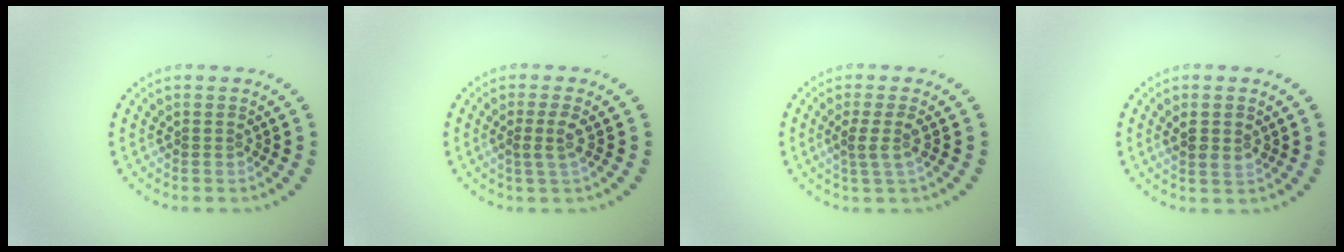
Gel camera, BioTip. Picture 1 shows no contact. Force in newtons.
{"total": 1.8, "press": 1.4, "slide": 1.2}
{"total": 1.8, "press": 1.5, "slide": 1.0}
{"total": 1.9, "press": 1.9, "slide": 0.6}